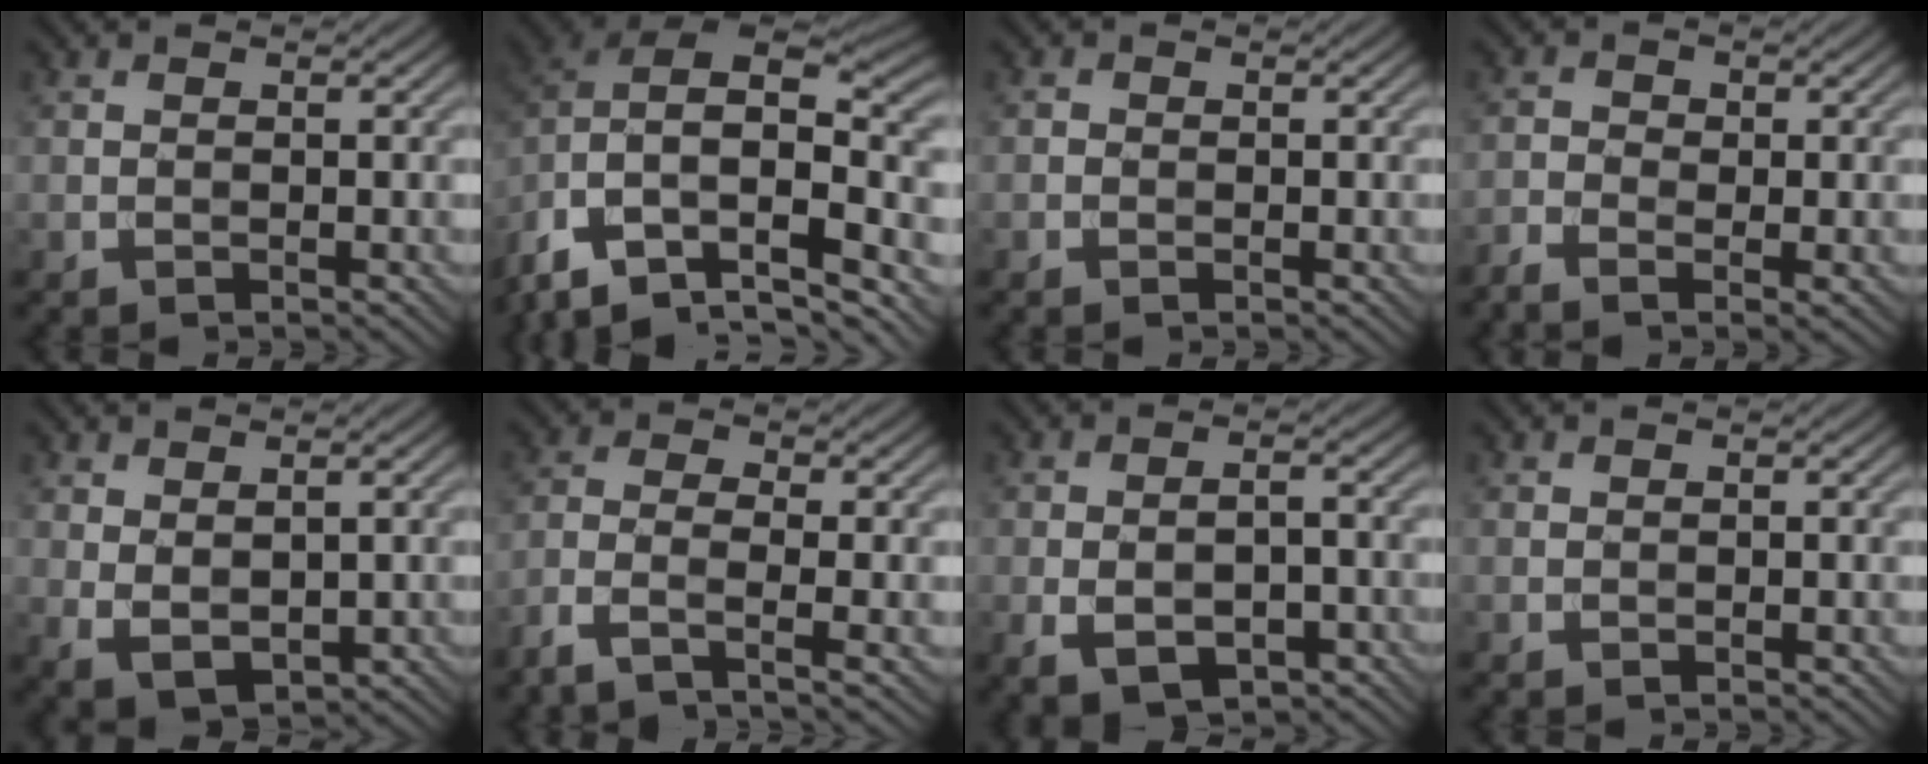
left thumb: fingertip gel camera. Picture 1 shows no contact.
{"total": 15.7, "force": [-7.2, 10.4, 9.4], "torque": [-0.222, -0.031, -0.107]}
{"total": 0.6, "force": [-0.3, 0.5, 0.1], "torque": [-0.002, -0.002, -0.007]}
{"total": 3.2, "force": [-1.9, 1.4, 2.1], "torque": [-0.044, -0.006, -0.040]}
{"total": 3.4, "force": [0.7, 2.1, 2.5], "torque": [-0.060, -0.012, 0.023]}
{"total": 4.8, "force": [-3.0, 1.0, 3.6], "torque": [-0.077, -0.006, -0.070]}
{"total": 6.4, "force": [-2.6, 3.6, 4.6], "torque": [-0.074, -0.008, -0.037]}
{"total": 0.0}